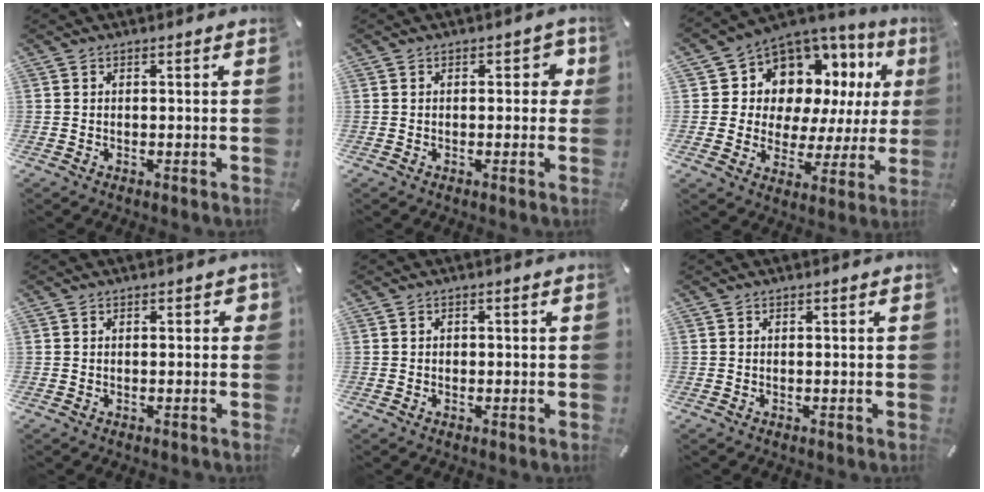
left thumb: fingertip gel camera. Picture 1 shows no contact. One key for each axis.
{"total": 3.7, "fx": 0.5, "fy": 2.4, "fz": 2.8, "tx": -0.026, "ty": 0.000, "tz": 0.000}
{"total": 10.1, "fx": 6.0, "fy": 7.7, "fz": 2.6, "tx": -0.053, "ty": -0.070, "tz": 0.110}
{"total": 1.7, "fx": -0.1, "fy": 1.2, "fz": 1.2, "tx": -0.007, "ty": 0.001, "tz": -0.007}
{"total": 0.8, "fx": -0.2, "fy": 0.7, "fz": 0.3, "tx": -0.006, "ty": 0.004, "tz": -0.007}
{"total": 0.0}